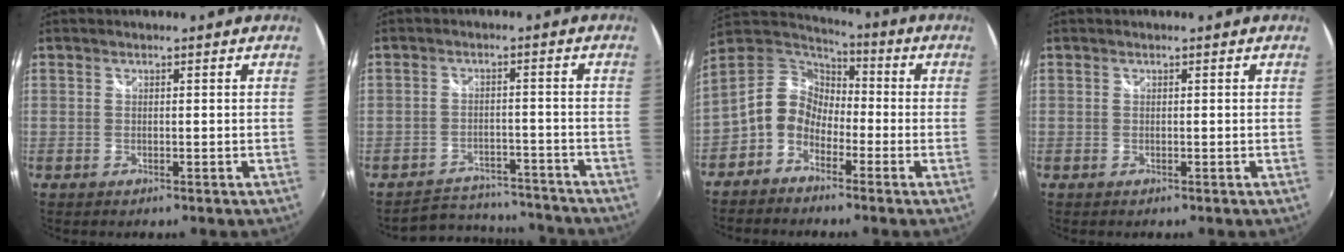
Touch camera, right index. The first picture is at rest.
{"total": 11.1, "force": [-10.1, 4.4, 1.5], "torque": [-0.044, 0.028, -0.128]}
{"total": 7.6, "force": [-3.6, 6.1, 2.8], "torque": [-0.062, 0.026, -0.084]}
{"total": 0.0}